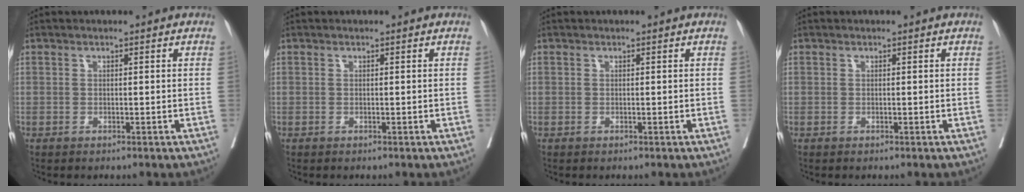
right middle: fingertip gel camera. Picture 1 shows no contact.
{"total": 0.0}
{"total": 0.0}
{"total": 0.0}